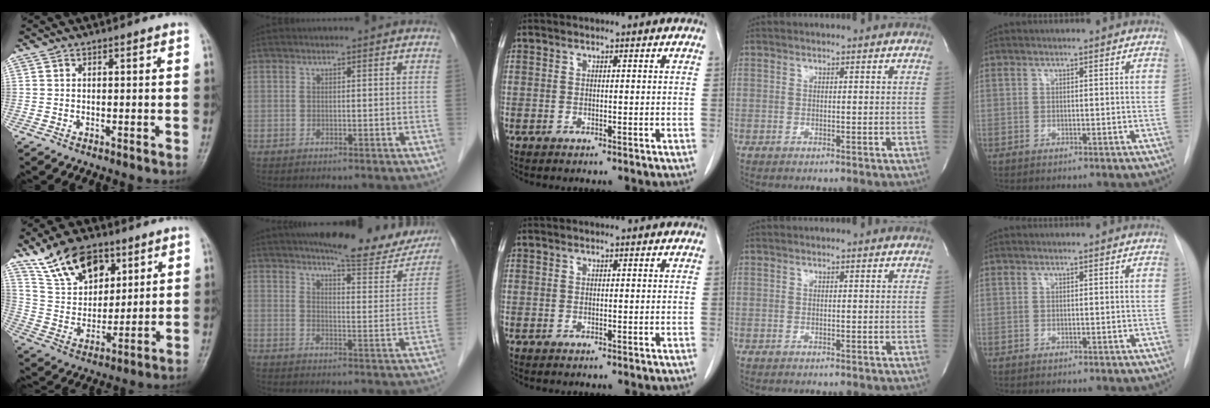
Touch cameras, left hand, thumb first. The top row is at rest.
{"thumb": {"total": 15.2, "force": [9.1, 8.9, 8.2], "torque": [-0.107, -0.037, 0.173]}, "index": {"total": 16.0, "force": [14.1, 3.0, 6.8], "torque": [-0.081, -0.023, 0.170]}}